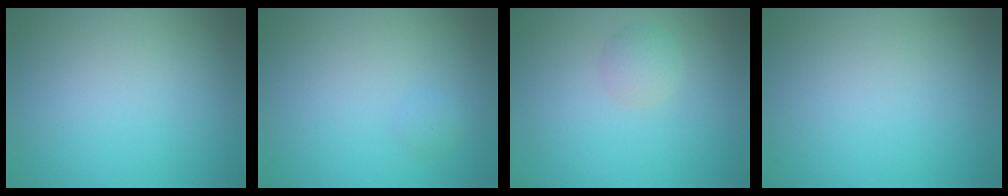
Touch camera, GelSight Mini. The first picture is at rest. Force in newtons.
{"total": 0.6, "press": 0.6, "slide": 0.0}
{"total": 1.4, "press": 1.4, "slide": 0.0}
{"total": 0.0}